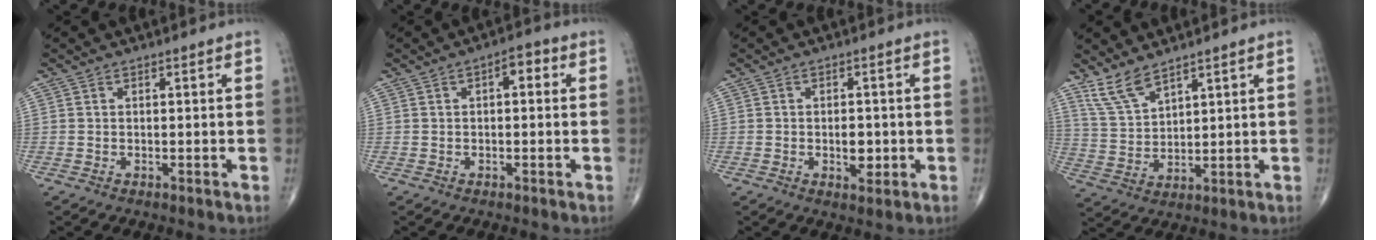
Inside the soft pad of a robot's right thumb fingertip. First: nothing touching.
{"total": 3.4, "force": [0.7, 1.7, 2.9], "torque": [-0.034, 0.011, 0.002]}
{"total": 3.7, "force": [-0.5, 2.2, 3.0], "torque": [-0.032, 0.001, -0.003]}
{"total": 6.7, "force": [5.4, 2.0, 3.4], "torque": [-0.066, -0.030, 0.121]}